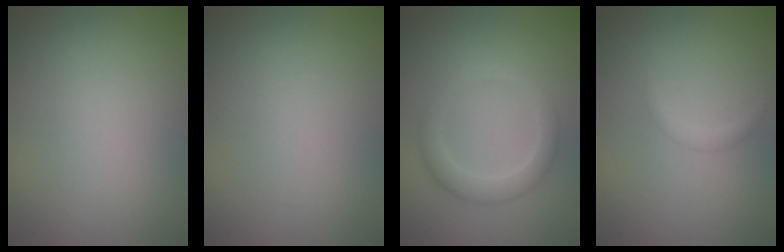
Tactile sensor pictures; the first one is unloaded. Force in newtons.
{"total": 0.0}
{"total": 2.8, "press": 2.8, "slide": 0.3}
{"total": 0.9, "press": 0.9, "slide": 0.1}